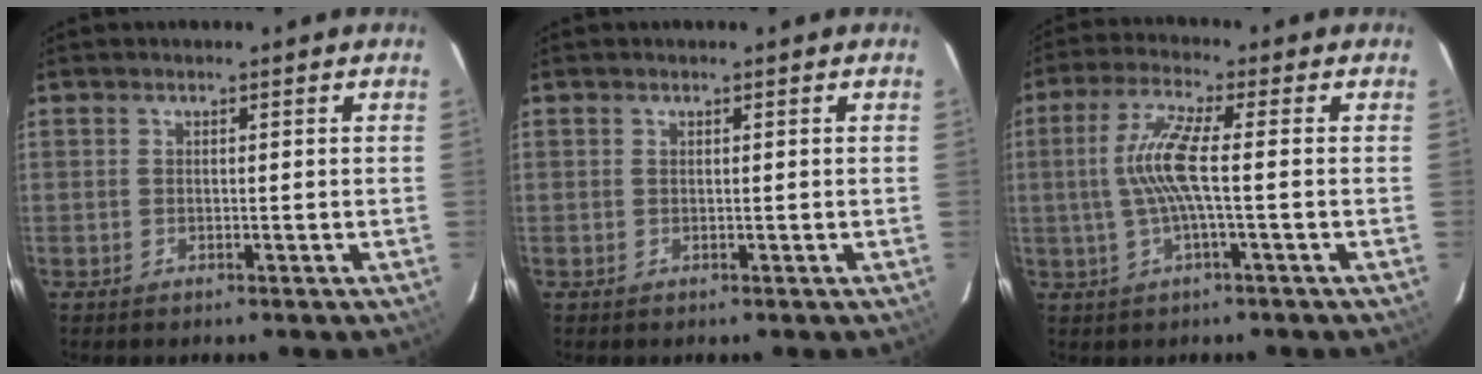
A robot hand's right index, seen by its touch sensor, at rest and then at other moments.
{"total": 0.0}
{"total": 7.7, "force": [-0.7, 0.2, 7.7], "torque": [-0.160, 0.002, -0.008]}